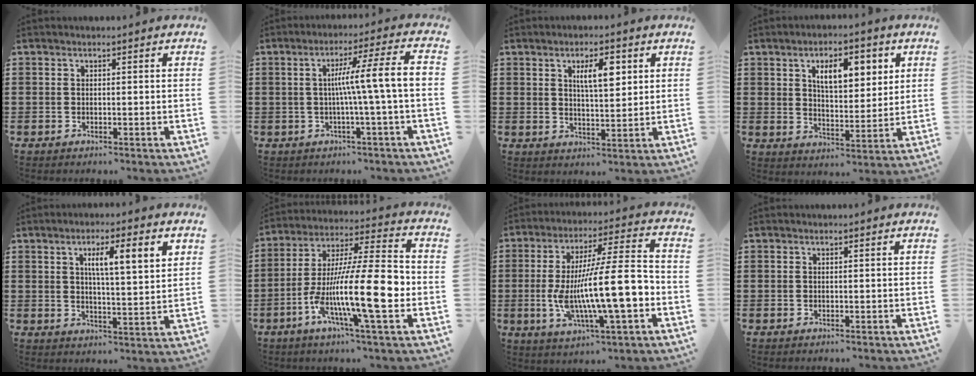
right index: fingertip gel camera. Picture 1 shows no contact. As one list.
[{"total": 8.1, "force": [-0.4, -0.9, 8.1], "torque": [-0.147, -0.003, -0.018]}, {"total": 5.5, "force": [2.1, 1.8, 4.8], "torque": [-0.083, 0.002, 0.030]}, {"total": 7.6, "force": [3.2, 3.2, 6.0], "torque": [-0.095, -0.001, 0.048]}, {"total": 6.7, "force": [2.6, 1.1, 6.1], "torque": [-0.113, 0.001, 0.038]}, {"total": 17.7, "force": [-4.4, 3.4, 16.8], "torque": [-0.319, -0.009, -0.076]}, {"total": 15.9, "force": [-3.0, 3.6, 15.2], "torque": [-0.251, -0.011, -0.057]}, {"total": 0.0}]